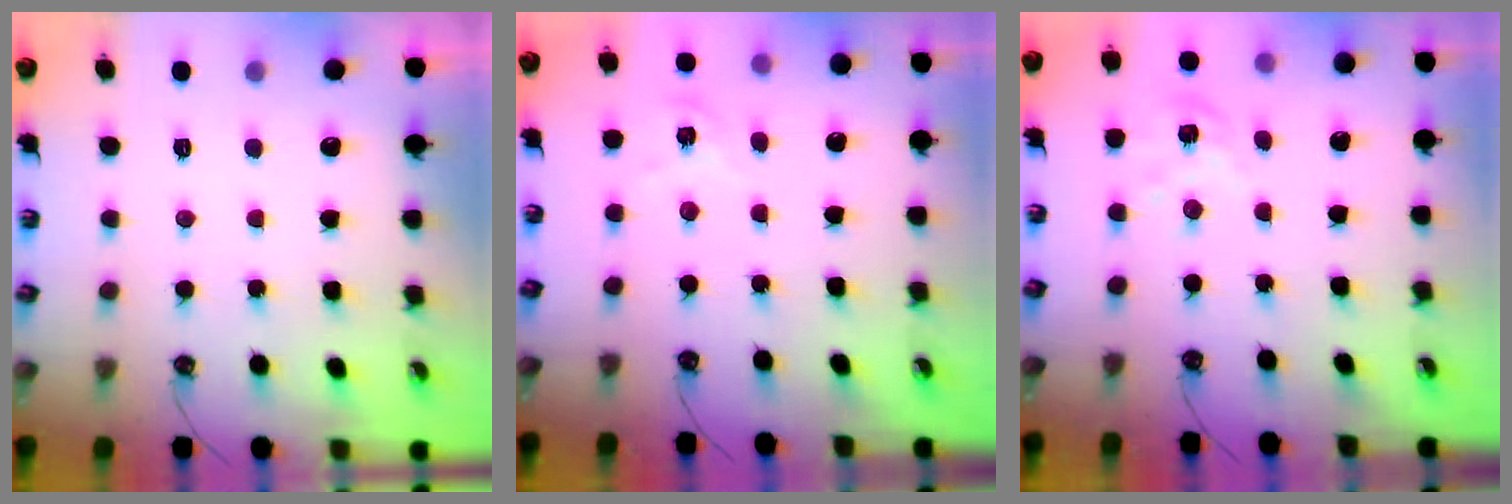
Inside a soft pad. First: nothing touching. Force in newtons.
{"total": 2.9, "press": 2.9, "slide": 0.3}
{"total": 3.5, "press": 3.5, "slide": 0.2}